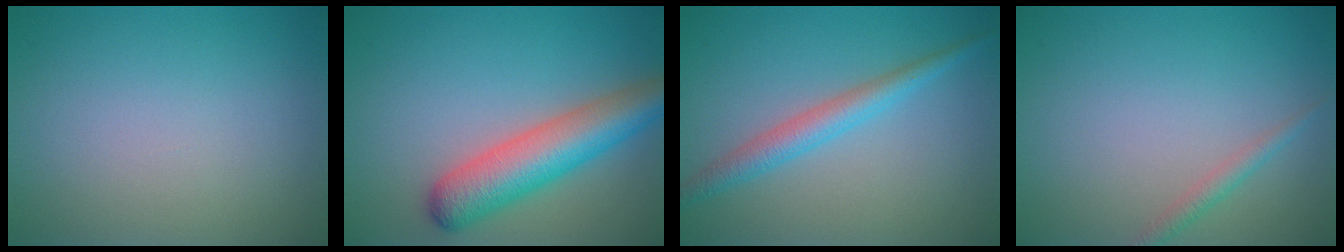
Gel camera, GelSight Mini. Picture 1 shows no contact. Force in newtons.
{"total": 6.7, "press": 6.7, "slide": 0.2}
{"total": 2.9, "press": 2.9, "slide": 0.0}
{"total": 1.3, "press": 1.3, "slide": 0.0}